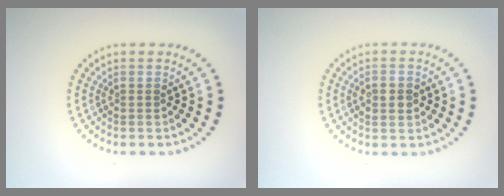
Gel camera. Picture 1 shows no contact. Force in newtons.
{"total": 2.0, "press": 2.0, "slide": 0.1}